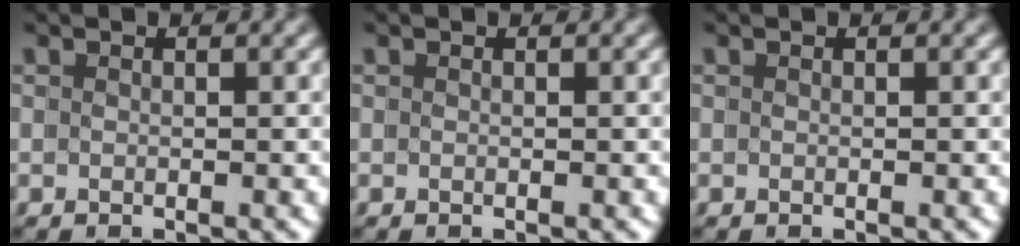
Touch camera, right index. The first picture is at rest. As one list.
[{"total": 0.0}, {"total": 0.0}]